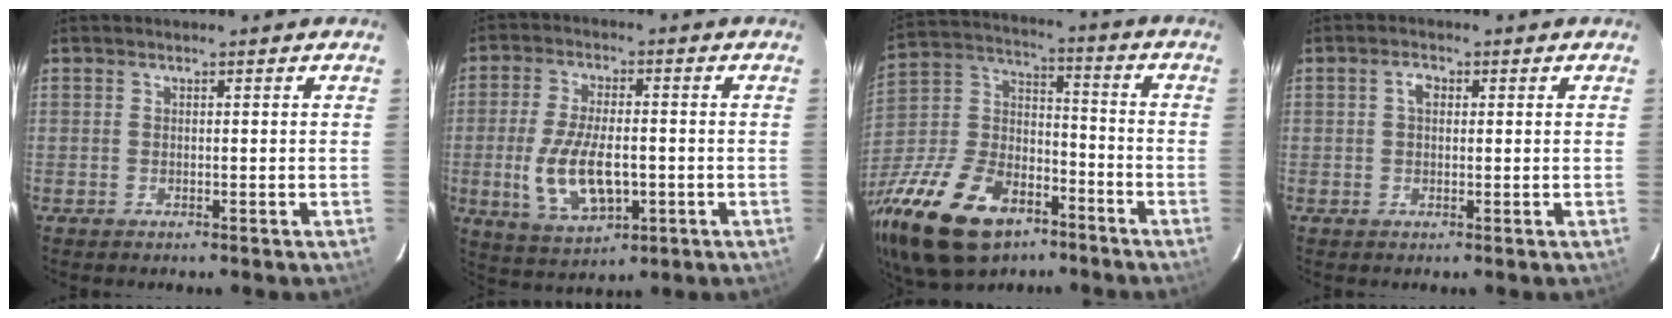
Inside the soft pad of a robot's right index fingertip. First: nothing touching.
{"total": 9.6, "force": [-1.4, 4.7, 8.2], "torque": [-0.167, -0.011, -0.013]}
{"total": 29.6, "force": [-17.7, 16.3, 17.3], "torque": [-0.390, -0.003, -0.293]}
{"total": 2.2, "force": [0.5, 1.5, 1.5], "torque": [-0.028, 0.009, 0.008]}